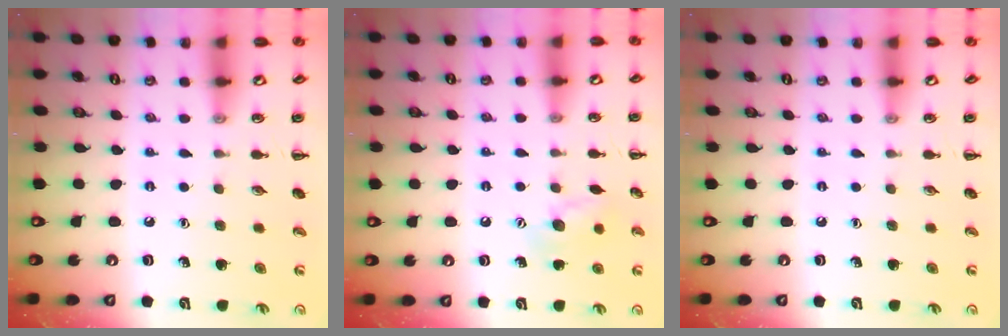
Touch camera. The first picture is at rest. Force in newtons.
{"total": 9.1, "press": 9.0, "slide": 1.5}
{"total": 0.0}